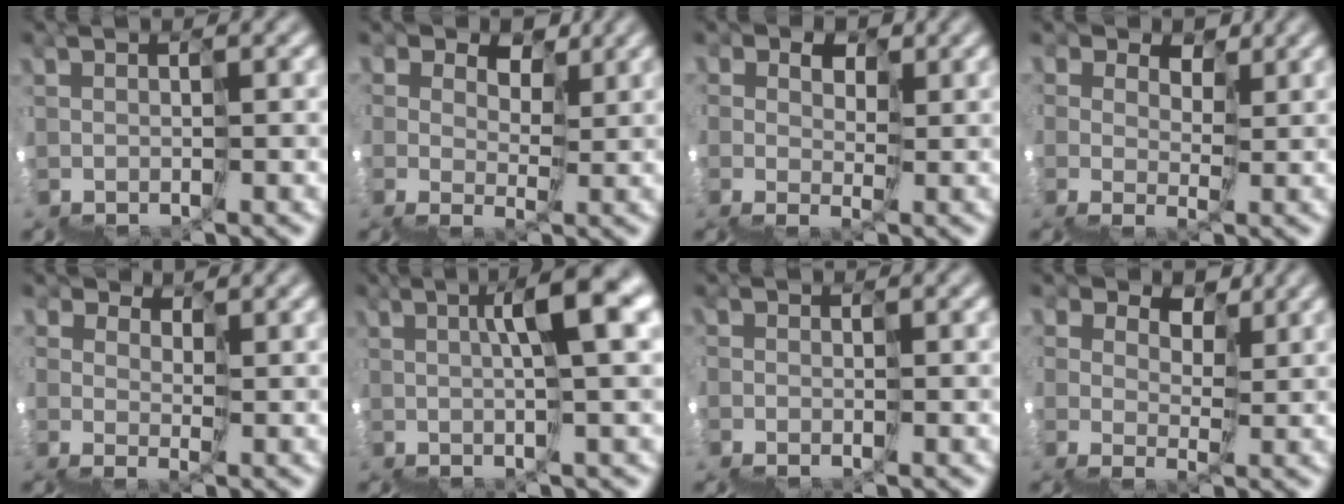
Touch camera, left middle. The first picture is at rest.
{"total": 5.1, "force": [2.9, 3.9, 1.6], "torque": [-0.016, 0.012, 0.059]}
{"total": 4.2, "force": [1.6, 3.3, 2.0], "torque": [-0.020, 0.002, 0.027]}
{"total": 4.3, "force": [2.1, 3.5, 1.3], "torque": [-0.013, 0.008, 0.044]}
{"total": 2.1, "force": [1.5, 1.4, 0.4], "torque": [-0.001, 0.007, 0.033]}
{"total": 7.5, "force": [2.3, 1.4, 7.0], "torque": [-0.086, 0.032, 0.029]}
{"total": 2.4, "force": [-1.7, 1.1, 1.4], "torque": [-0.028, -0.016, -0.024]}
{"total": 4.6, "force": [2.8, 3.4, 1.2], "torque": [-0.007, 0.014, 0.056]}